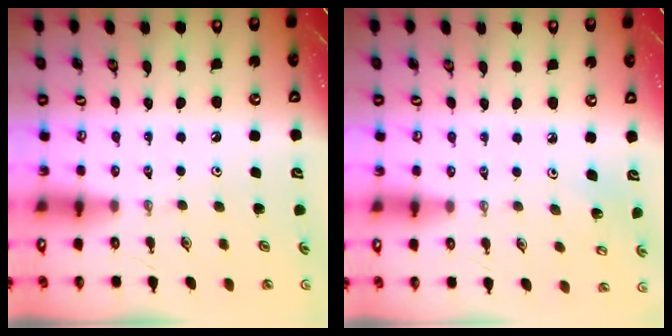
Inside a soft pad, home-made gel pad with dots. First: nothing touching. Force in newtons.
{"total": 2.8, "press": 2.7, "slide": 0.7}